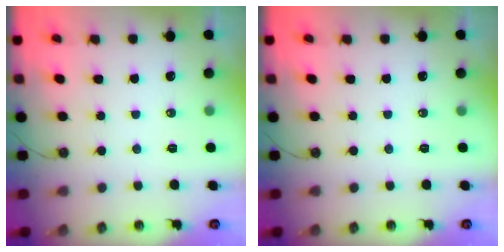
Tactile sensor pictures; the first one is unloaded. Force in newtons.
{"total": 0.0}